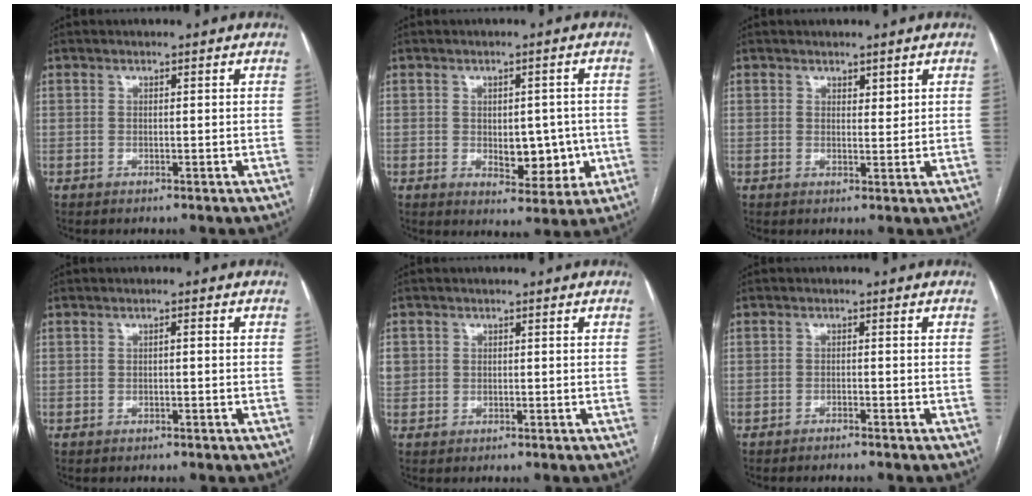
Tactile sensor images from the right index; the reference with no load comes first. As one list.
[{"total": 7.1, "force": [-0.8, 4.0, 5.7], "torque": [-0.062, 0.005, 0.002]}, {"total": 1.6, "force": [1.2, 0.8, 0.8], "torque": [-0.012, -0.004, 0.021]}, {"total": 0.5, "force": [0.0, 0.2, 0.5], "torque": [-0.010, 0.002, -0.001]}, {"total": 3.6, "force": [0.5, 3.4, 1.1], "torque": [-0.034, 0.015, 0.018]}, {"total": 1.8, "force": [-1.7, -0.2, 0.7], "torque": [-0.009, 0.000, -0.024]}]